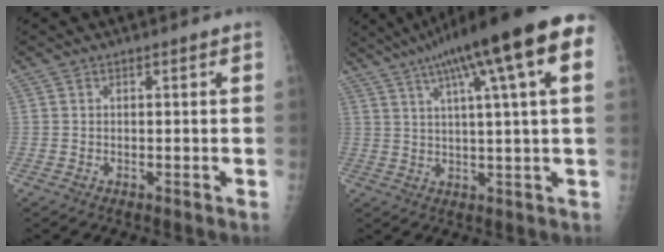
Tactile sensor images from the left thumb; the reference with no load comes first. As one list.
[{"total": 19.4, "force": [8.8, 2.7, 17.1], "torque": [-0.268, 0.021, 0.122]}]